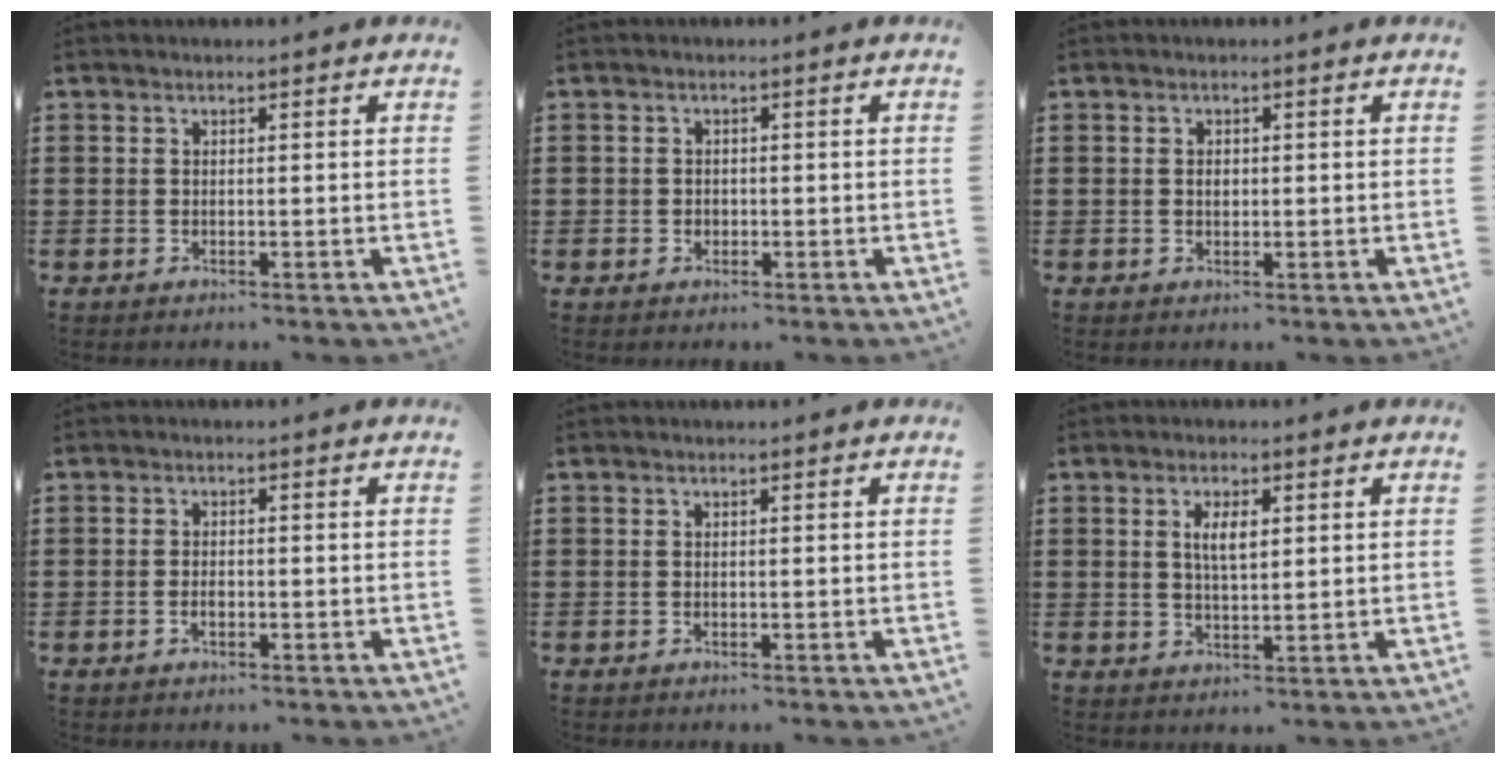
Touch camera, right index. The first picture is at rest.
{"total": 1.0, "force": [-0.3, 0.9, 0.2], "torque": [-0.007, 0.002, -0.007]}
{"total": 1.3, "force": [0.1, 0.8, 1.0], "torque": [-0.022, 0.004, 0.001]}
{"total": 1.4, "force": [-0.6, 0.5, 1.2], "torque": [-0.025, -0.004, -0.009]}
{"total": 0.0}
{"total": 3.8, "force": [1.1, 1.3, 3.5], "torque": [-0.064, 0.002, 0.015]}